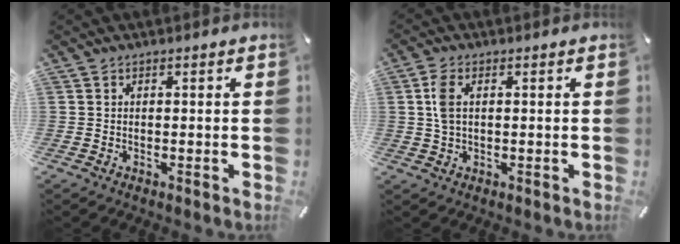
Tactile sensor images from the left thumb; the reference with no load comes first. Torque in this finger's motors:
{"motor_torque": [0.56, 0.86, 0.32, -0.29, 0.23]}